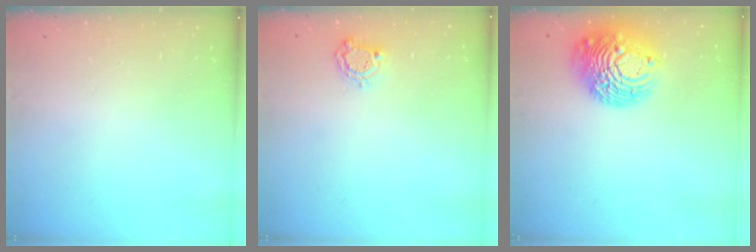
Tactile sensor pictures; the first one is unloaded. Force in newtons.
{"total": 5.3, "press": 5.3, "slide": 0.7}
{"total": 12.8, "press": 12.8, "slide": 1.5}